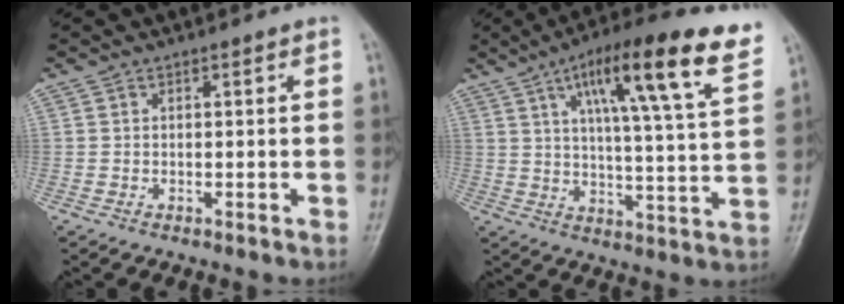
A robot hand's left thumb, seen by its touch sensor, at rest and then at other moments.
{"total": 19.8, "force": [10.3, 3.3, 16.7], "torque": [-0.230, -0.024, 0.151]}